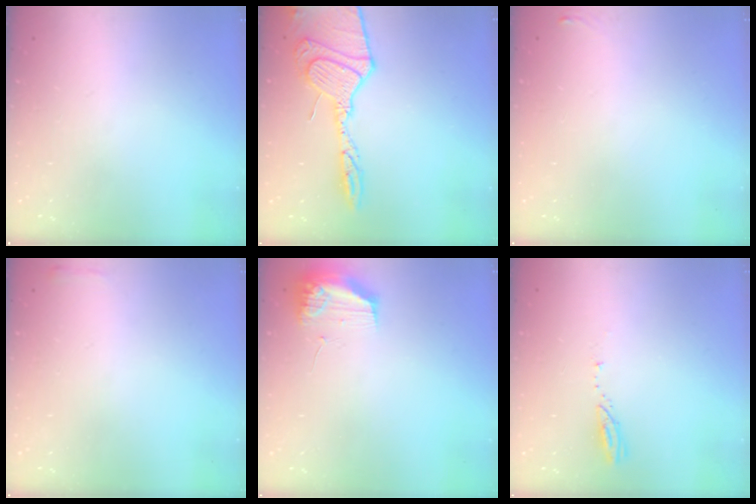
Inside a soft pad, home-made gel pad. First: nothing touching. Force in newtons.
{"total": 17.9, "press": 17.8, "slide": 1.4}
{"total": 3.3, "press": 3.2, "slide": 1.1}
{"total": 2.1, "press": 2.0, "slide": 0.5}
{"total": 10.7, "press": 10.7, "slide": 0.7}
{"total": 2.9, "press": 2.9, "slide": 0.2}